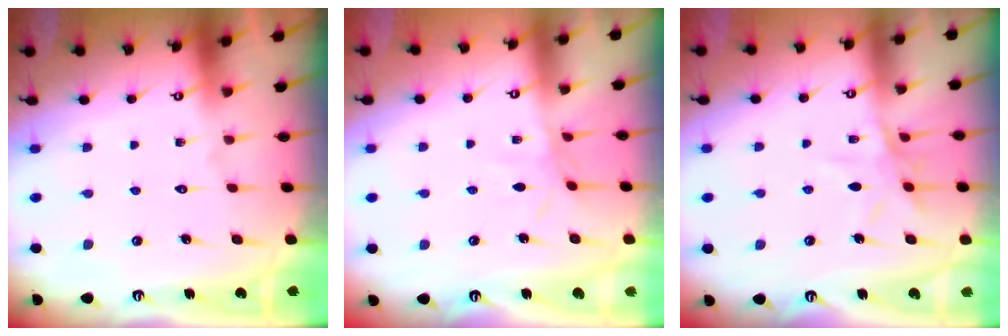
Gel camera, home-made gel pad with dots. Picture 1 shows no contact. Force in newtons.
{"total": 3.7, "press": 3.6, "slide": 0.4}
{"total": 8.1, "press": 8.0, "slide": 0.7}